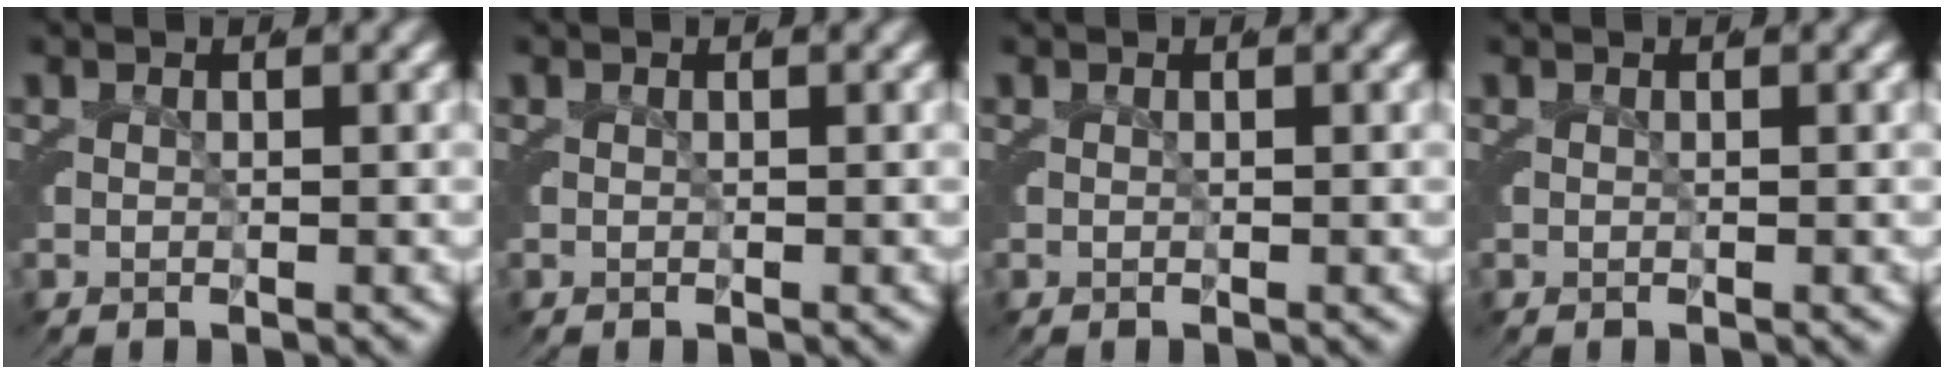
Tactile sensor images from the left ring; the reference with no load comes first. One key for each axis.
{"total": 0.0}
{"total": 0.0}
{"total": 0.0}